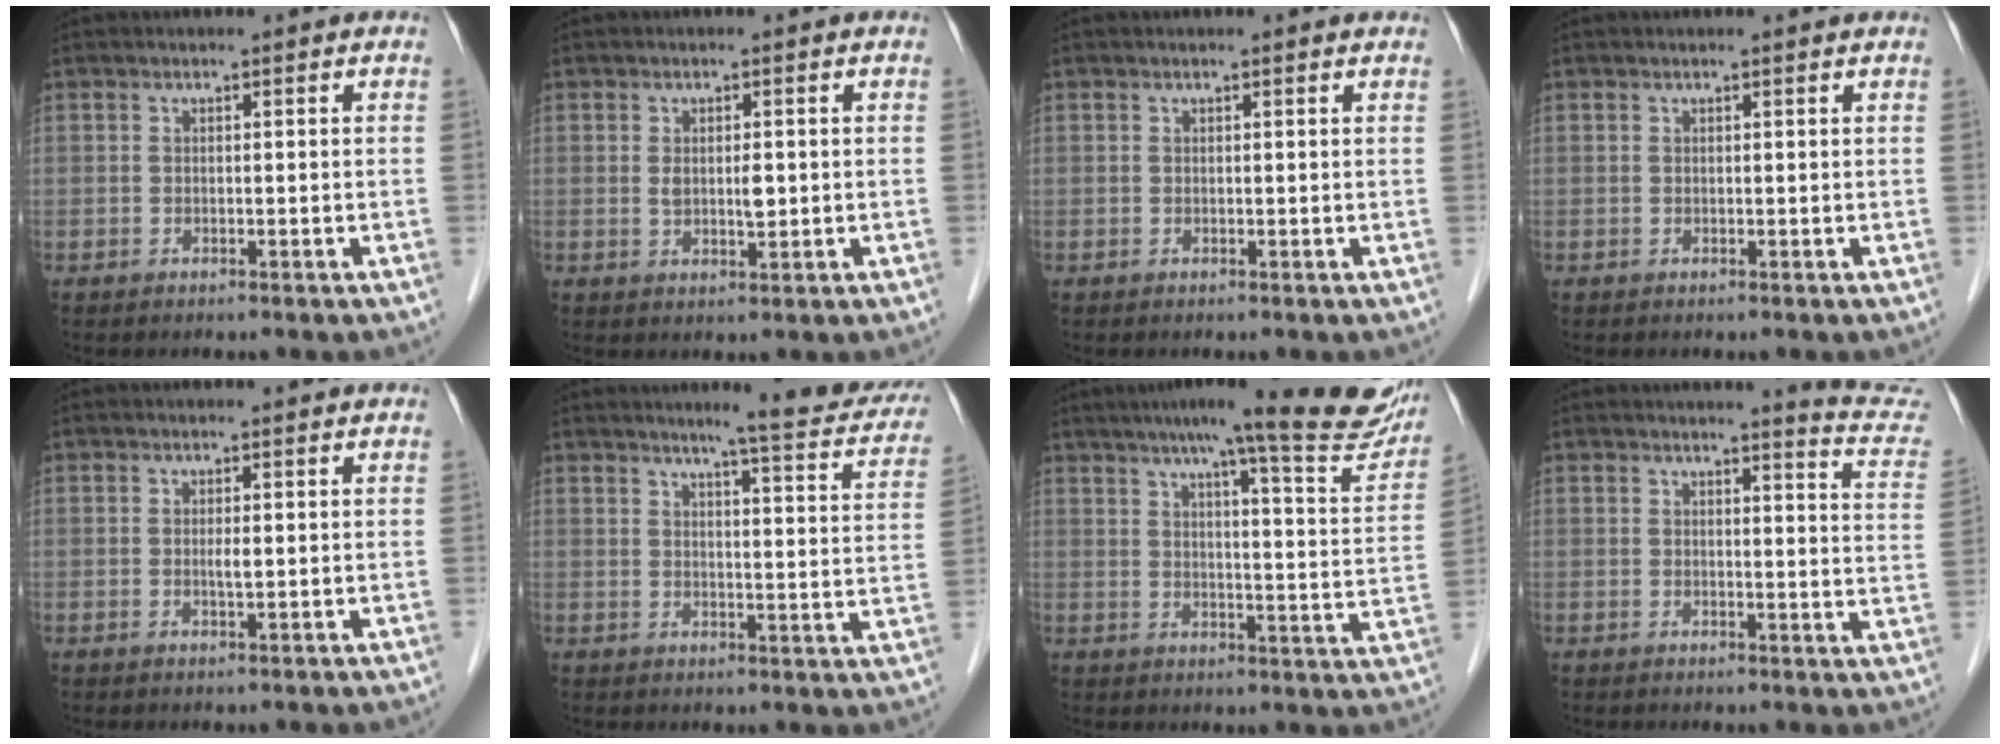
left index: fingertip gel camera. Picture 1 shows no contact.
{"total": 2.9, "force": [0.2, 1.1, 2.7], "torque": [-0.046, -0.004, 0.004]}
{"total": 0.9, "force": [0.7, 0.1, 0.6], "torque": [-0.010, 0.009, 0.009]}
{"total": 0.8, "force": [0.7, -0.1, 0.4], "torque": [-0.014, 0.006, 0.011]}
{"total": 1.3, "force": [0.0, 0.2, 1.3], "torque": [-0.026, -0.001, 0.000]}
{"total": 12.9, "force": [11.3, 0.8, 6.2], "torque": [-0.063, -0.026, 0.117]}
{"total": 21.6, "force": [18.0, 1.9, 11.9], "torque": [-0.155, -0.019, 0.214]}
{"total": 9.0, "force": [8.9, -0.6, 1.4], "torque": [-0.008, -0.076, 0.074]}